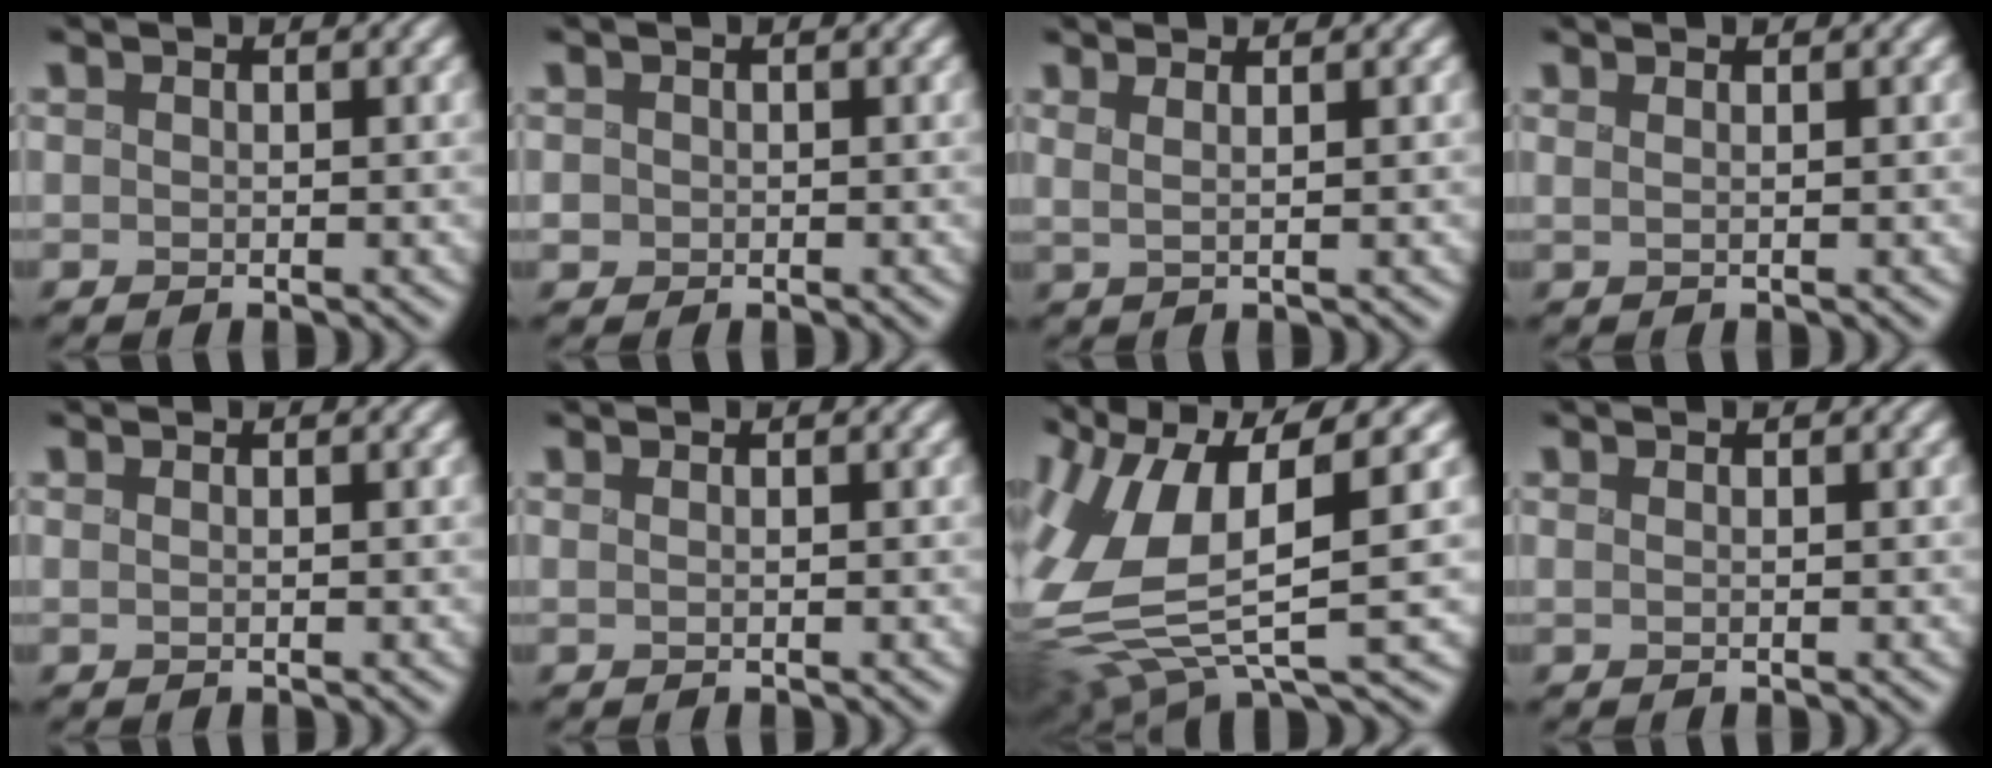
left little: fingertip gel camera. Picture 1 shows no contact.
{"total": 0.7, "force": [-0.1, 0.7, 0.2], "torque": [0.000, -0.002, -0.002]}
{"total": 1.6, "force": [0.8, 0.4, 1.3], "torque": [-0.011, 0.007, 0.002]}
{"total": 0.5, "force": [0.3, 0.0, 0.4], "torque": [-0.005, 0.000, 0.002]}
{"total": 0.0}
{"total": 0.0}
{"total": 11.4, "force": [0.0, 4.6, 10.5], "torque": [-0.225, -0.005, 0.001]}
{"total": 0.0}